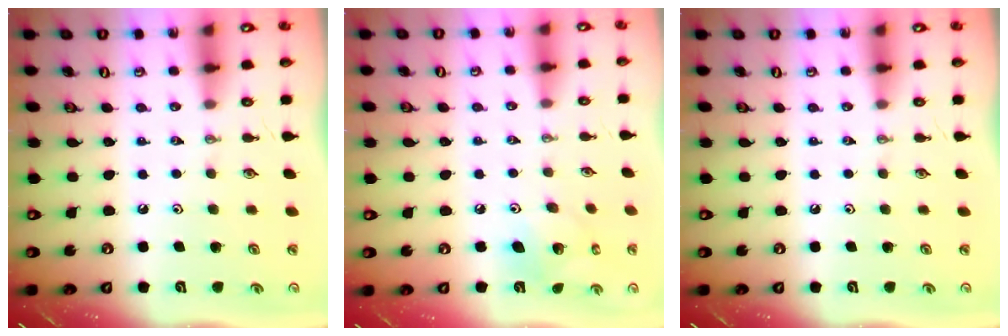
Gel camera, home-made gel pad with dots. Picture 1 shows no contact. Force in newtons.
{"total": 8.0, "press": 8.0, "slide": 0.4}
{"total": 0.0}